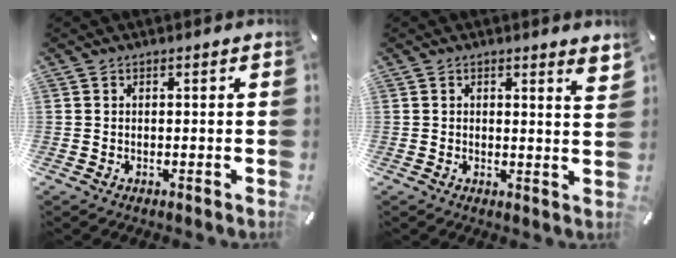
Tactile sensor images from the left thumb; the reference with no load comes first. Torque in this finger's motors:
{"motor_torque": [0.43, -0.53, 0.10, -0.02, -0.03]}